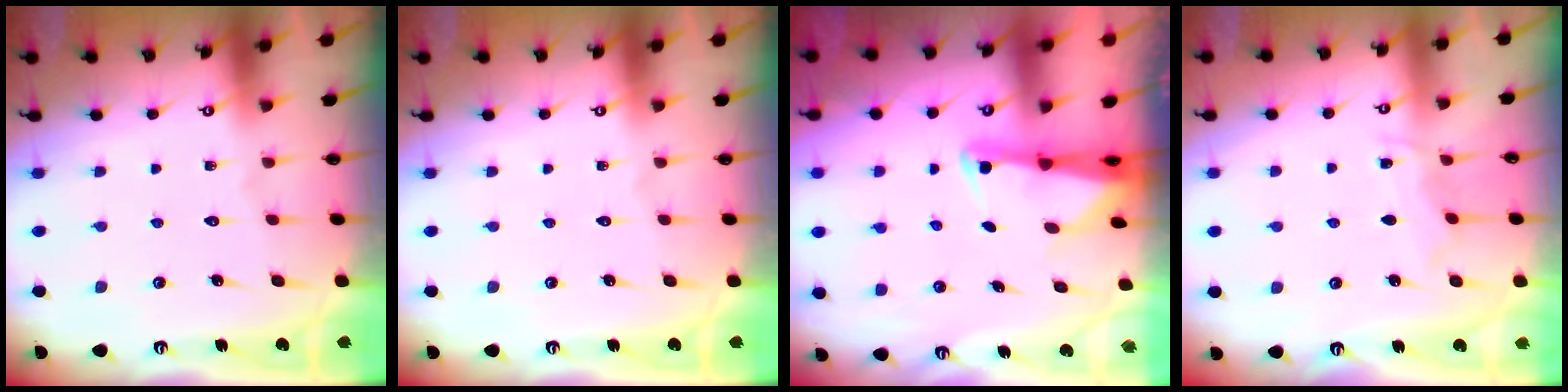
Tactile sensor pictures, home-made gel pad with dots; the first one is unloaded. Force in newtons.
{"total": 0.0}
{"total": 2.6, "press": 2.6, "slide": 0.5}
{"total": 5.1, "press": 5.1, "slide": 0.8}